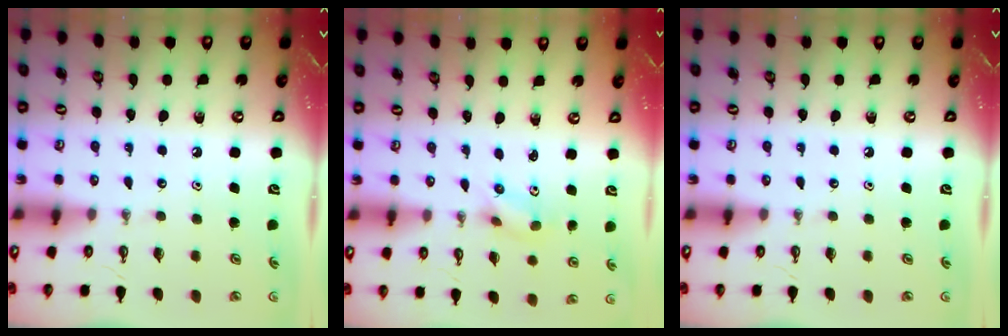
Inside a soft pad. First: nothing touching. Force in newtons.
{"total": 2.1, "press": 1.9, "slide": 0.9}
{"total": 0.0}